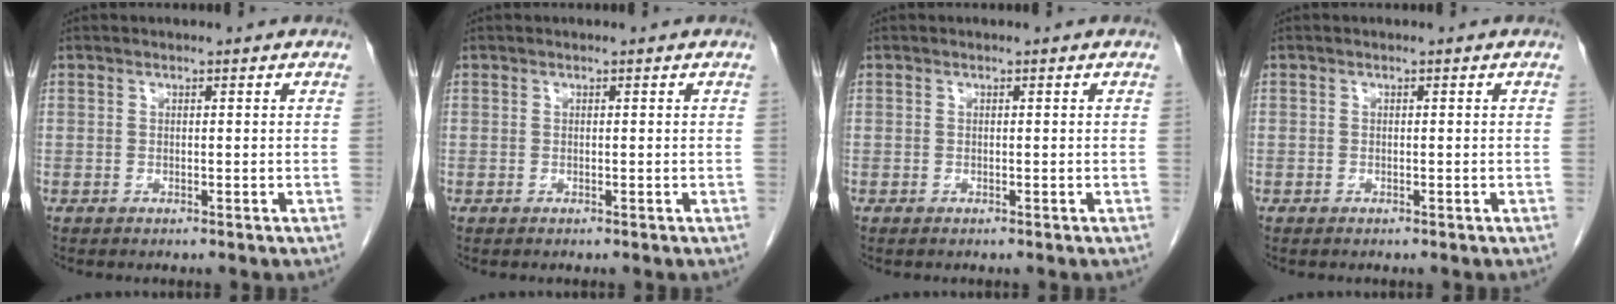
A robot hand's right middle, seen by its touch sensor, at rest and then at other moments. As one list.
[{"total": 0.0}, {"total": 0.0}, {"total": 0.0}]